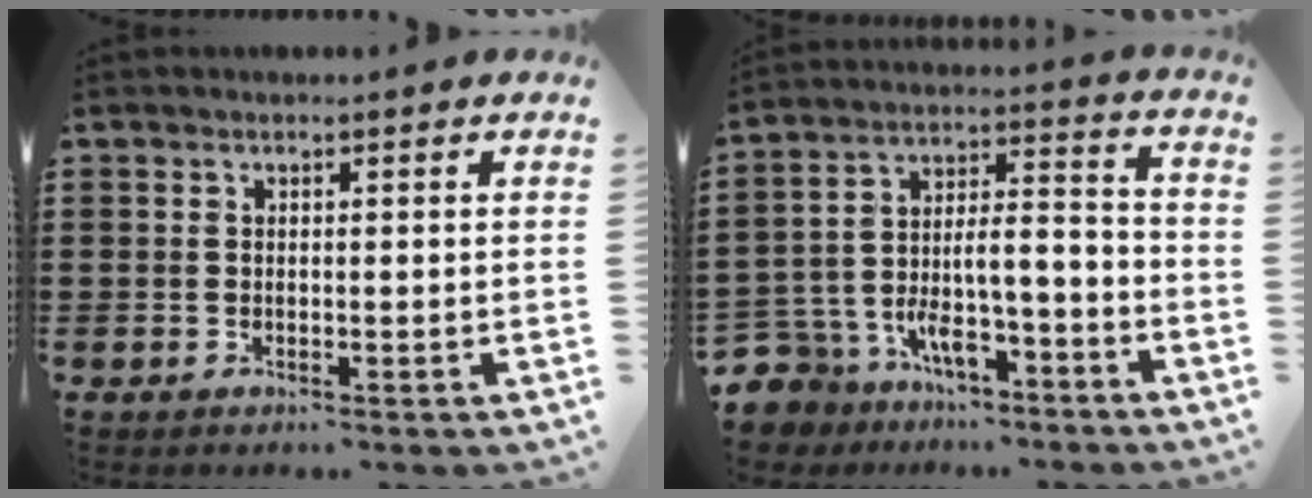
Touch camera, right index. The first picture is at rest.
{"total": 7.8, "force": [-6.3, 3.0, 3.5], "torque": [-0.080, 0.002, -0.125]}